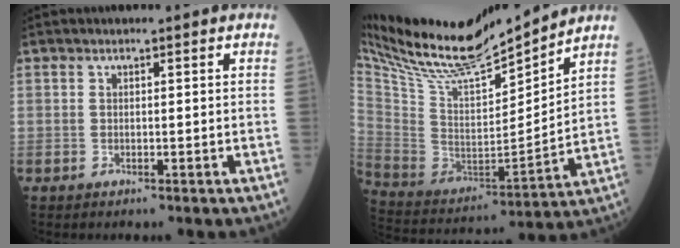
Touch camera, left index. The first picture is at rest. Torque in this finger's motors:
{"motor_torque": [0.96, -1.17, 0.08, 0.08]}